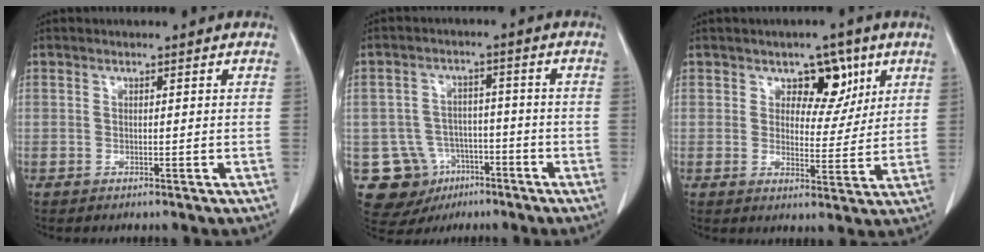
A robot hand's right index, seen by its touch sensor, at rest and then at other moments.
{"total": 11.1, "force": [-4.8, 9.8, 2.1], "torque": [-0.052, 0.031, -0.061]}
{"total": 6.3, "force": [3.3, 3.9, 3.6], "torque": [-0.037, 0.004, 0.048]}